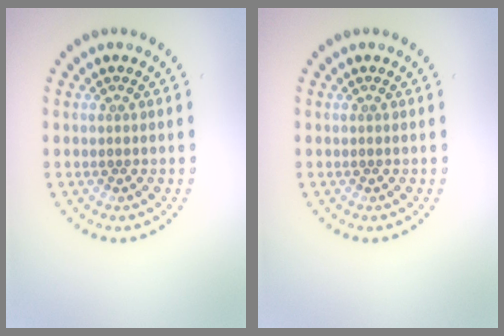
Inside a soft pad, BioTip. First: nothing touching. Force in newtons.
{"total": 0.0}